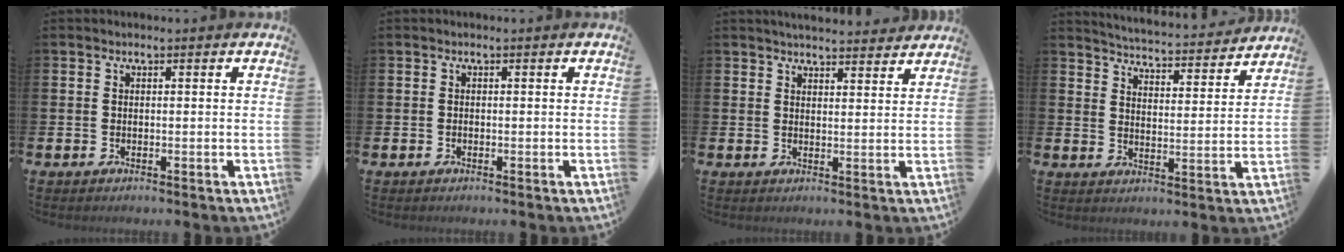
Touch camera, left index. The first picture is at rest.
{"total": 0.0}
{"total": 3.9, "force": [3.9, 0.3, 0.4], "torque": [-0.003, -0.023, 0.069]}
{"total": 4.9, "force": [4.8, 0.1, 0.4], "torque": [-0.022, -0.045, 0.080]}